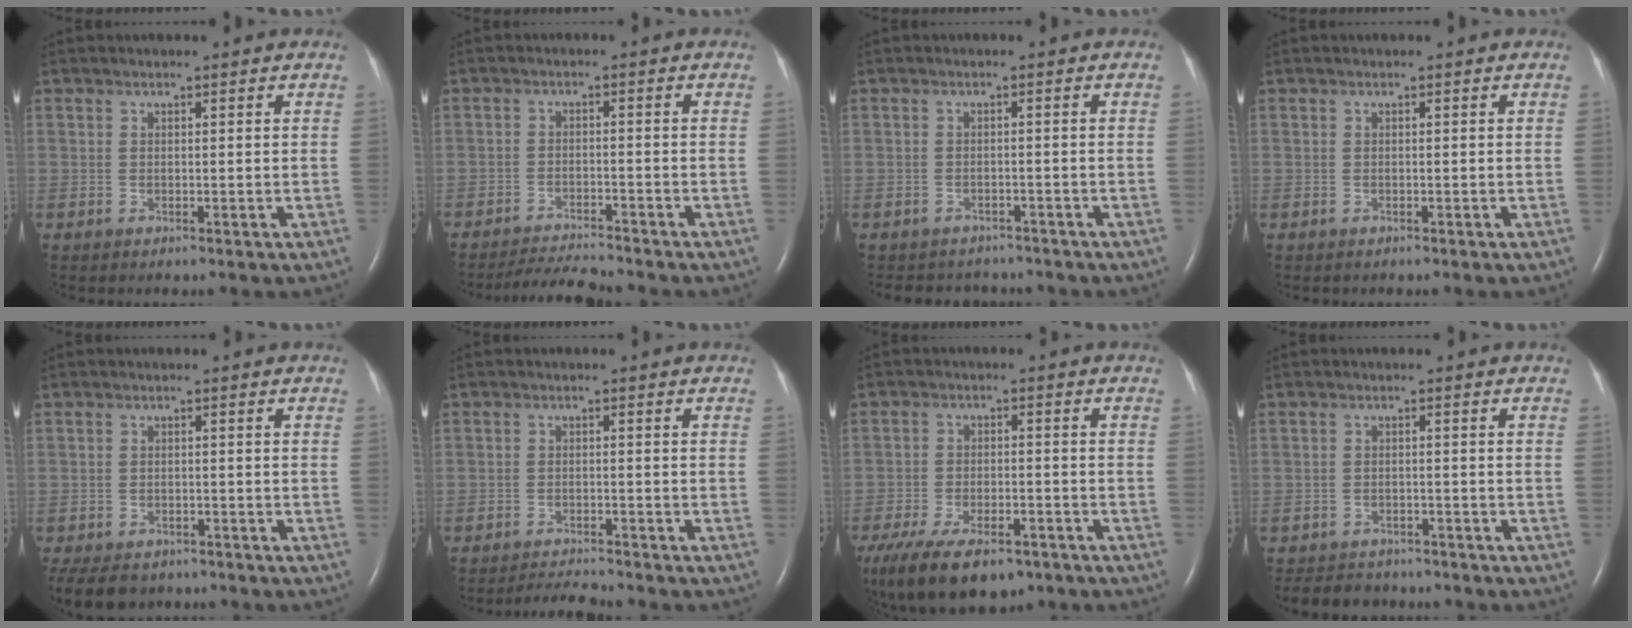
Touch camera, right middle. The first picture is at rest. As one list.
[{"total": 4.9, "force": [-4.8, -0.4, 0.7], "torque": [-0.015, -0.017, -0.084]}, {"total": 5.4, "force": [-5.0, 2.1, 0.1], "torque": [-0.004, 0.003, -0.061]}, {"total": 0.0}, {"total": 10.3, "force": [-7.9, 5.6, 3.7], "torque": [-0.090, -0.016, -0.104]}, {"total": 3.3, "force": [-3.3, -0.4, 0.1], "torque": [-0.009, -0.019, -0.055]}, {"total": 16.4, "force": [-11.2, 7.3, 9.6], "torque": [-0.213, -0.026, -0.175]}, {"total": 6.8, "force": [-6.1, 2.7, 1.1], "torque": [-0.020, -0.005, -0.085]}]